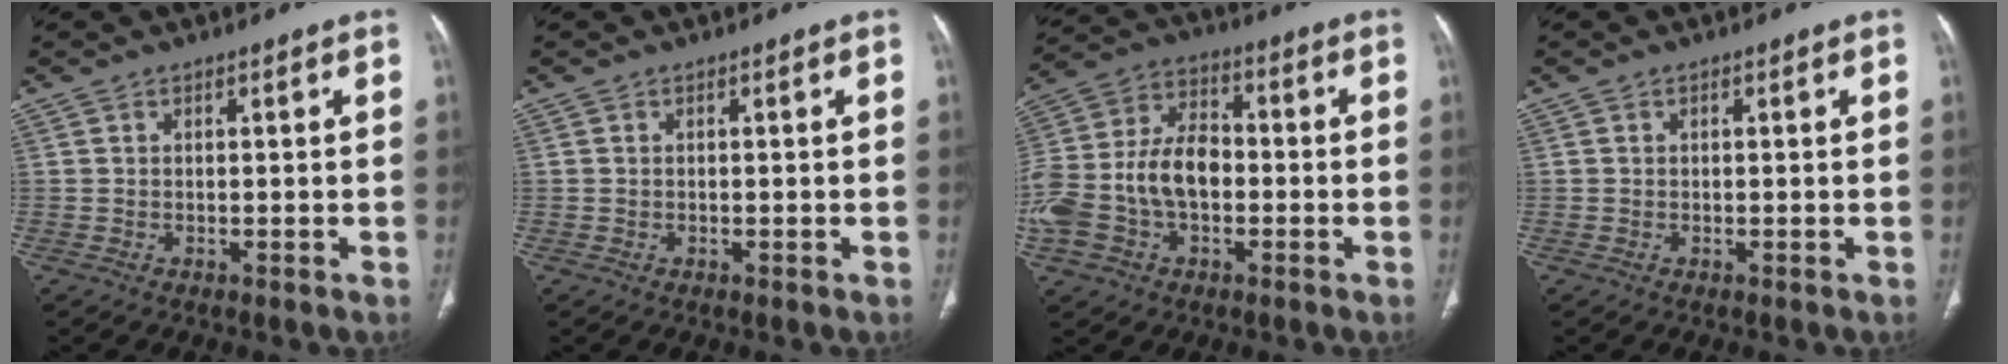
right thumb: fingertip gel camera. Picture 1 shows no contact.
{"total": 0.0}
{"total": 17.0, "force": [-3.1, 11.1, 12.5], "torque": [-0.266, 0.040, -0.059]}
{"total": 0.0}